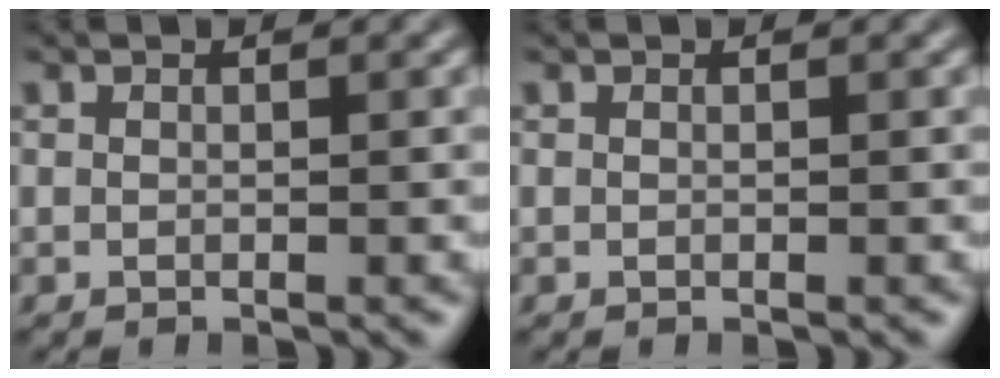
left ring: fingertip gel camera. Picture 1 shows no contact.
{"total": 0.0}